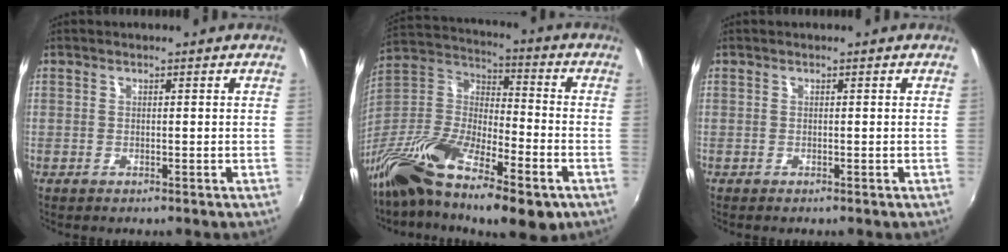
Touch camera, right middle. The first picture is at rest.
{"total": 24.4, "force": [-14.9, 8.6, 17.4], "torque": [-0.327, -0.028, -0.267]}
{"total": 0.0}